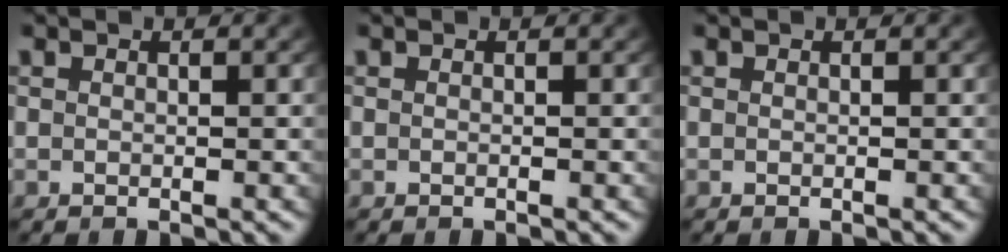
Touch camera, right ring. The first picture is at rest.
{"total": 0.0}
{"total": 0.0}